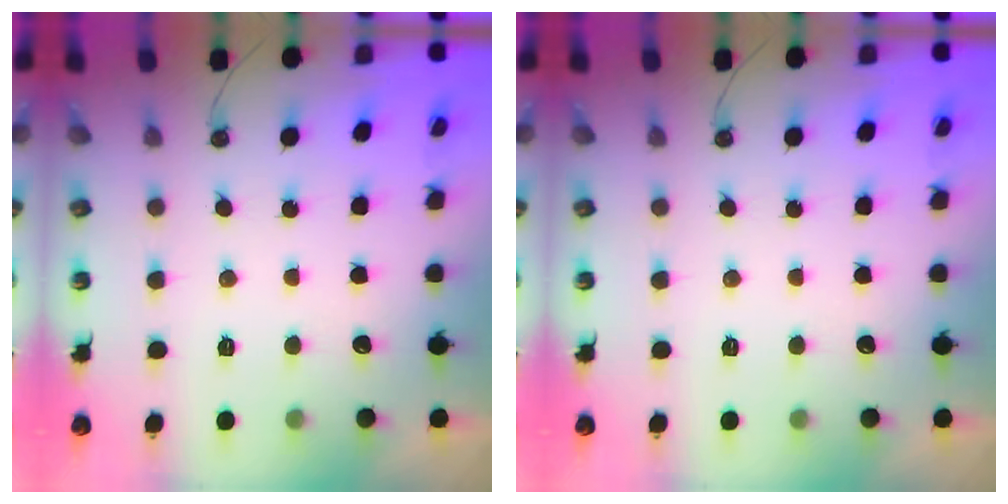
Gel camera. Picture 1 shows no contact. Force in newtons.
{"total": 0.0}